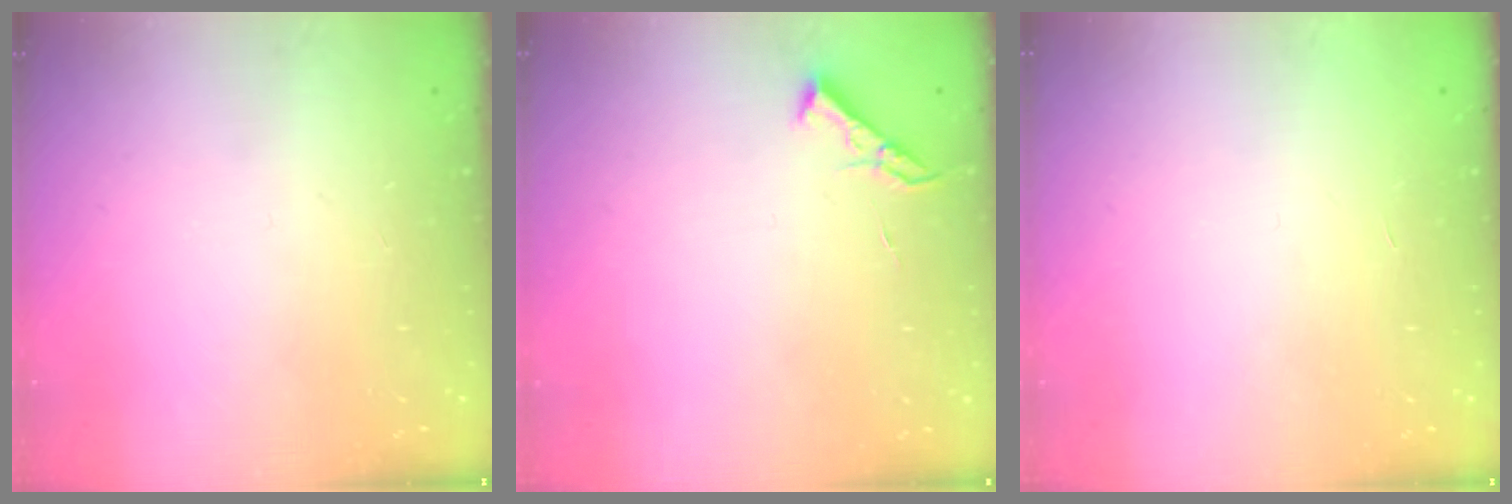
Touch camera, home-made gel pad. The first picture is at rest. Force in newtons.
{"total": 4.3, "press": 4.2, "slide": 0.7}
{"total": 1.7, "press": 1.7, "slide": 0.1}